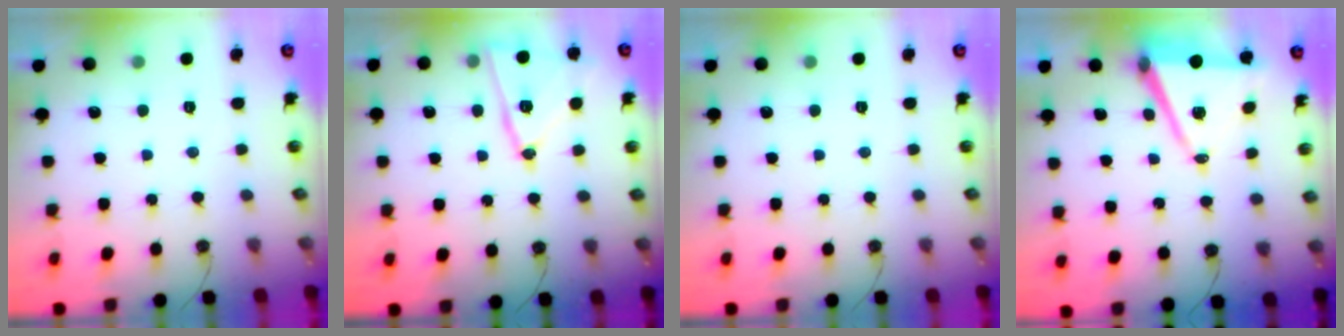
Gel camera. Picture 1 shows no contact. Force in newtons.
{"total": 14.7, "press": 14.7, "slide": 0.5}
{"total": 0.0}
{"total": 10.9, "press": 10.2, "slide": 4.0}